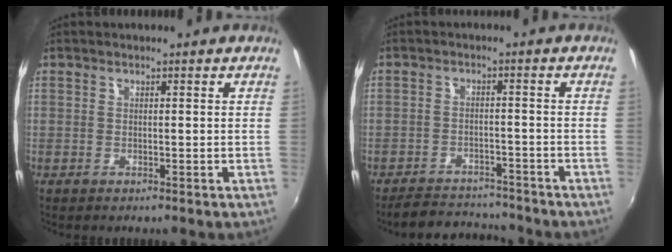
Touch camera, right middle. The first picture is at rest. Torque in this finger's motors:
{"motor_torque": [0.51, -0.66, 0.08, 0.07]}